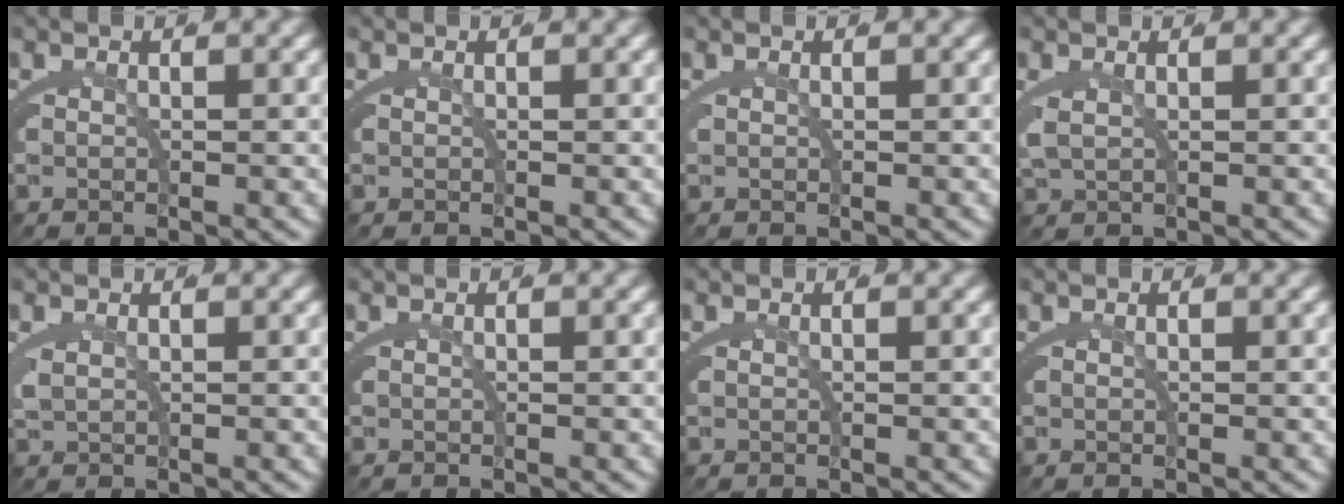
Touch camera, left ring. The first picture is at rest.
{"total": 0.0}
{"total": 0.6, "force": [0.3, -0.4, 0.1], "torque": [-0.001, 0.001, 0.009]}
{"total": 1.3, "force": [0.5, 0.3, 1.2], "torque": [-0.038, -0.012, 0.023]}
{"total": 0.9, "force": [0.6, 0.0, 0.7], "torque": [-0.023, -0.009, 0.023]}
{"total": 0.0}
{"total": 0.0}
{"total": 0.0}